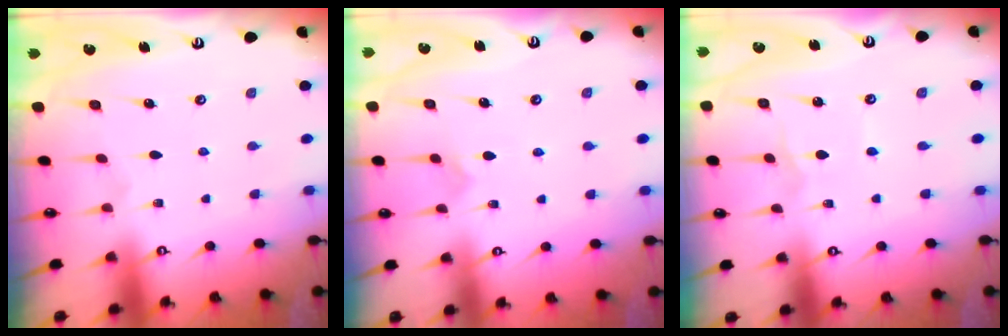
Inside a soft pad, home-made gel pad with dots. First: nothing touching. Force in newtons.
{"total": 4.2, "press": 4.2, "slide": 0.2}
{"total": 1.3, "press": 1.3, "slide": 0.1}